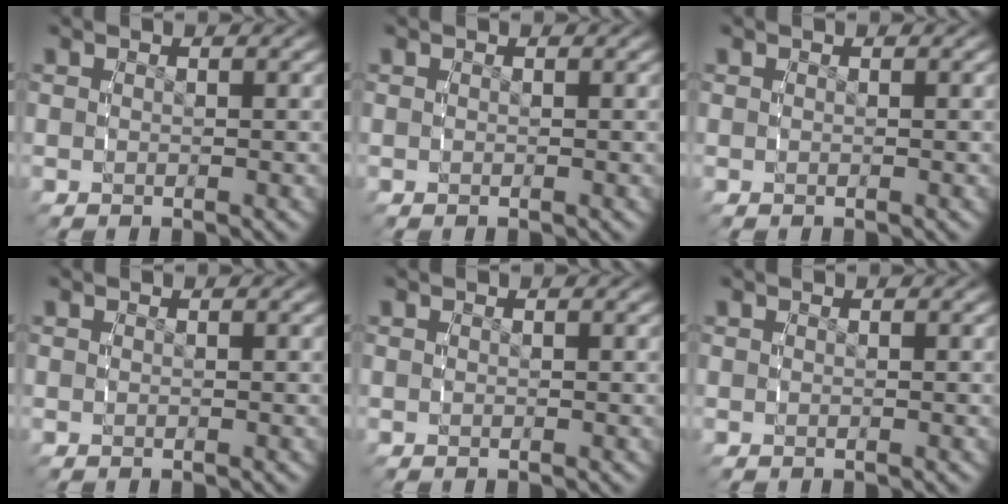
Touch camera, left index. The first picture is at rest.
{"total": 0.0}
{"total": 0.0}
{"total": 0.0}
{"total": 0.0}
{"total": 0.0}